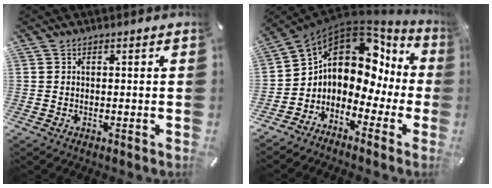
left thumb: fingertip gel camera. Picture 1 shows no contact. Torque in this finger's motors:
{"motor_torque": [0.05, 1.81, 1.44, 1.25, 0.04]}